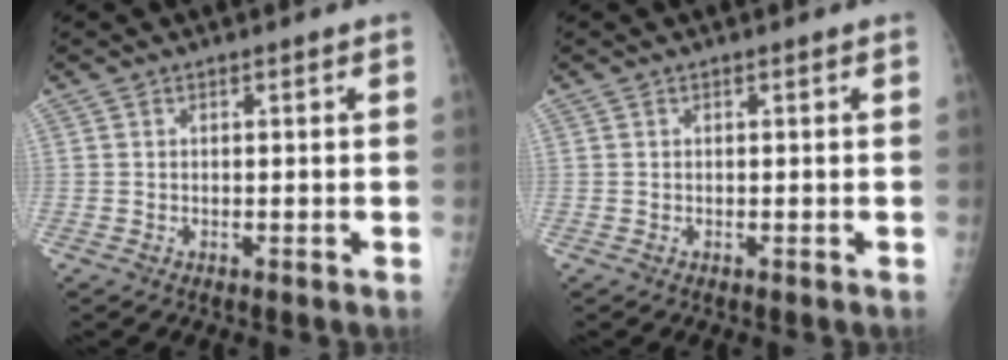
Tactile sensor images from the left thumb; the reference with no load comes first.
{"total": 0.0}